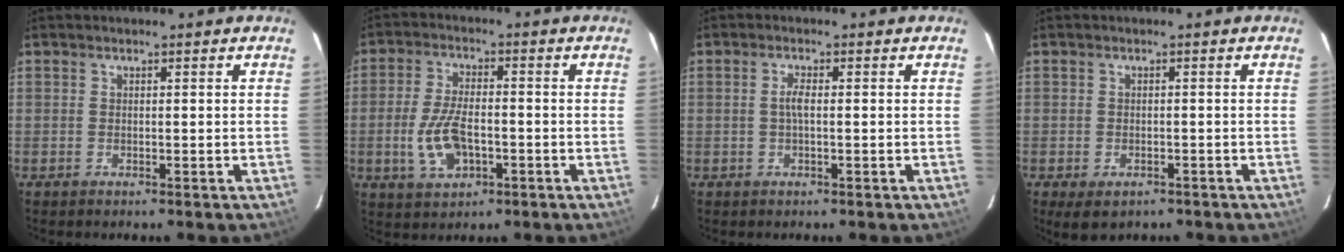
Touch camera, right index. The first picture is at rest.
{"total": 9.0, "force": [-2.4, 4.4, 7.4], "torque": [-0.157, -0.003, -0.039]}
{"total": 1.9, "force": [-0.1, 0.3, 1.9], "torque": [-0.038, 0.003, -0.004]}
{"total": 4.8, "force": [-2.9, 2.9, 2.5], "torque": [-0.051, -0.016, -0.037]}